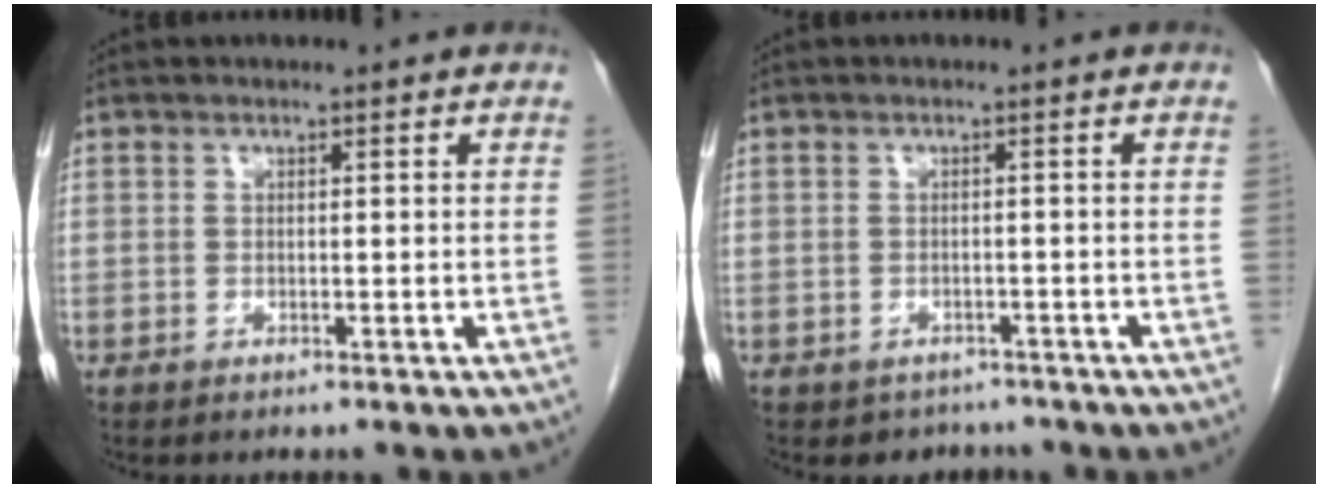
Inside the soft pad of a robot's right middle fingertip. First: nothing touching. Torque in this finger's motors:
{"motor_torque": [0.48, -0.21, -0.09, -0.01]}